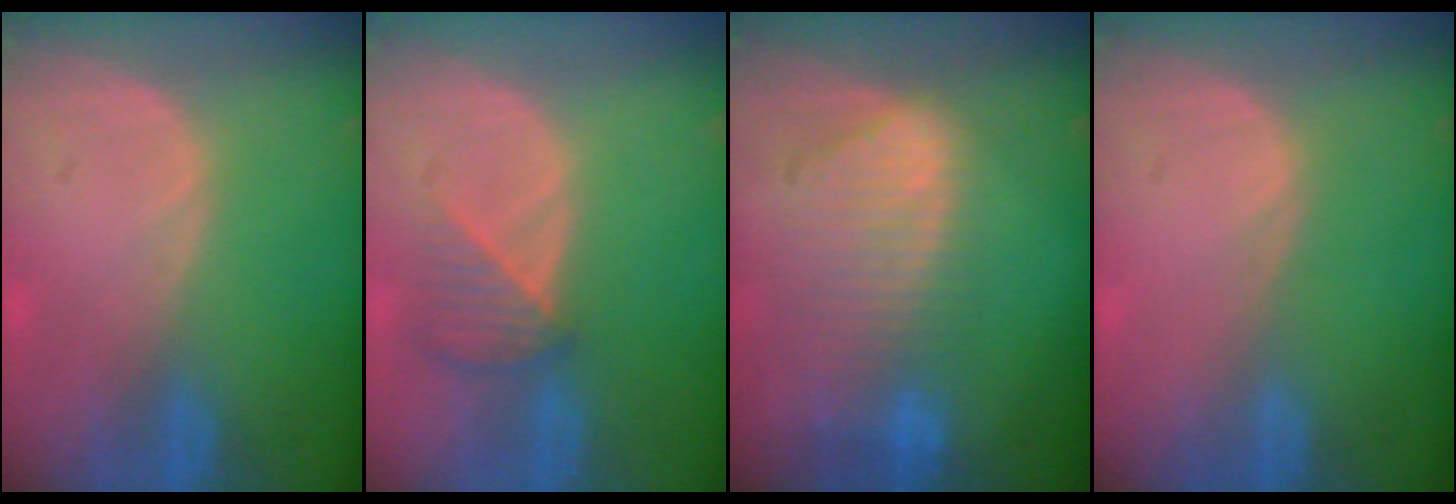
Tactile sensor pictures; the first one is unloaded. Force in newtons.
{"total": 3.6, "press": 3.5, "slide": 1.0}
{"total": 9.5, "press": 8.2, "slide": 4.8}
{"total": 0.0}